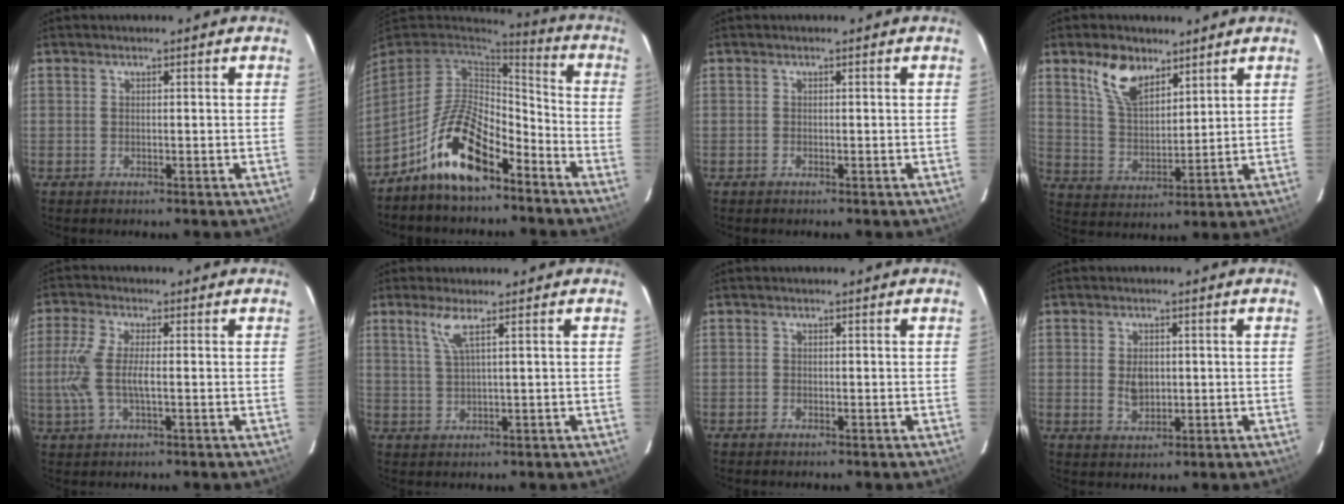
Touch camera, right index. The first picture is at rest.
{"total": 15.4, "force": [-9.4, 6.6, 10.2], "torque": [-0.203, 0.011, -0.169]}
{"total": 0.0}
{"total": 10.0, "force": [6.4, 5.2, 5.8], "torque": [-0.110, 0.012, 0.127]}
{"total": 7.8, "force": [-0.7, 2.3, 7.4], "torque": [-0.165, -0.001, -0.013]}
{"total": 3.5, "force": [1.8, -0.3, 3.0], "torque": [-0.063, -0.002, 0.042]}
{"total": 0.5, "force": [-0.4, 0.2, 0.1], "torque": [-0.003, 0.000, -0.011]}
{"total": 4.2, "force": [0.0, 2.9, 3.0], "torque": [-0.054, -0.002, 0.005]}